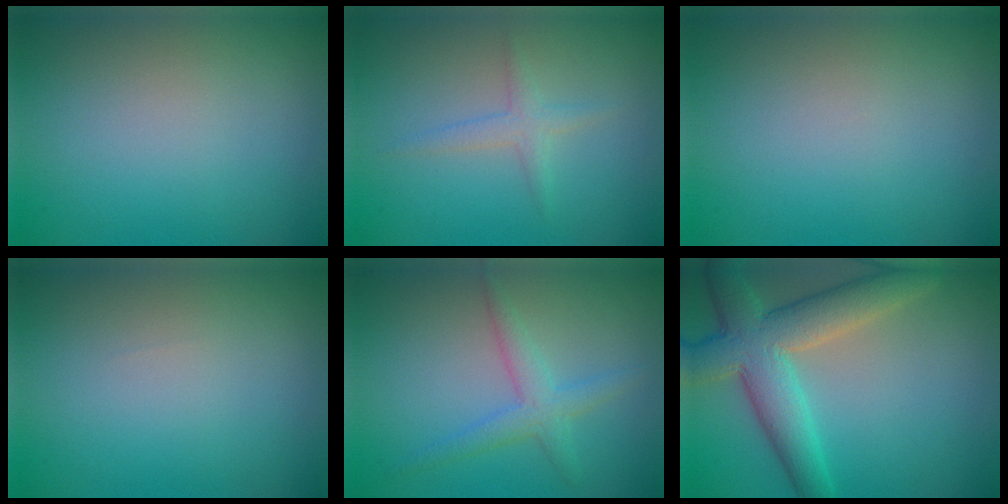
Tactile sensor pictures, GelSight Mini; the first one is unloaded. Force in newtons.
{"total": 1.6, "press": 1.6, "slide": 0.0}
{"total": 0.0}
{"total": 0.0}
{"total": 2.7, "press": 2.7, "slide": 0.0}
{"total": 7.5, "press": 7.5, "slide": 0.6}